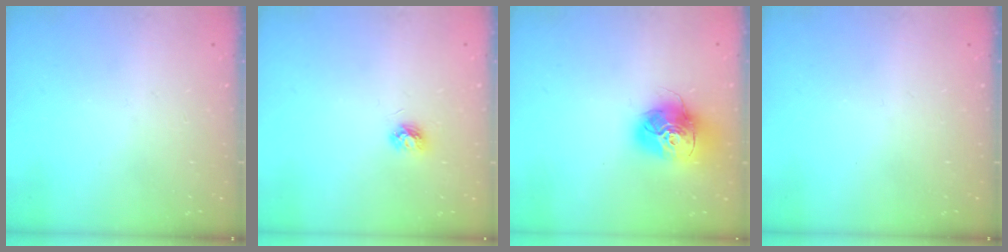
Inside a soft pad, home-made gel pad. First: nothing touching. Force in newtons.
{"total": 4.2, "press": 4.2, "slide": 0.3}
{"total": 17.2, "press": 17.1, "slide": 2.0}
{"total": 0.0}